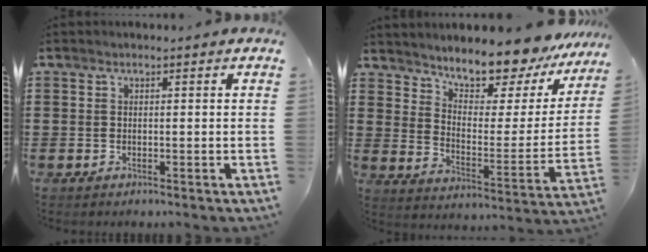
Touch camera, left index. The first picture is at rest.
{"total": 9.0, "force": [8.7, 0.9, 2.3], "torque": [-0.060, -0.080, 0.150]}